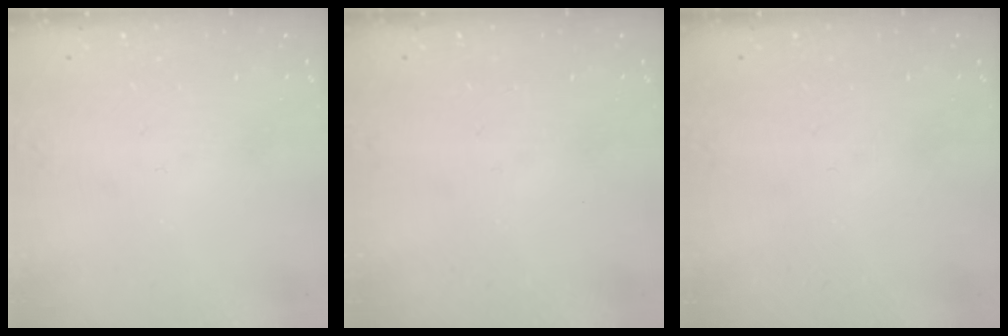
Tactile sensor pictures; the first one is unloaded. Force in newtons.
{"total": 0.0}
{"total": 0.0}